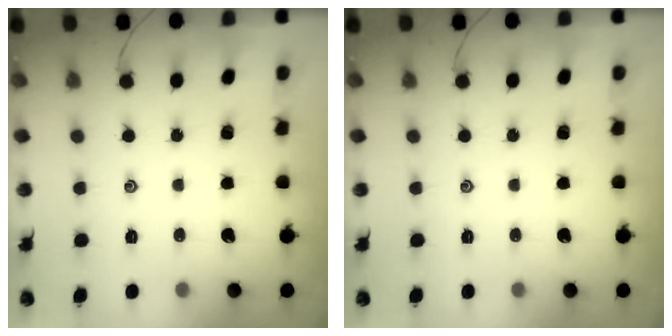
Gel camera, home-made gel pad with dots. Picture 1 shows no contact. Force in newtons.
{"total": 0.0}